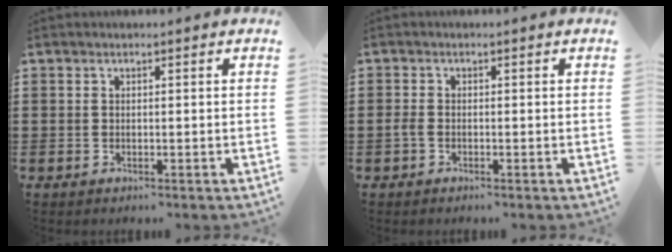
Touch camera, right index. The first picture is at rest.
{"total": 1.1, "force": [-0.6, 0.6, 0.7], "torque": [-0.024, -0.003, -0.013]}